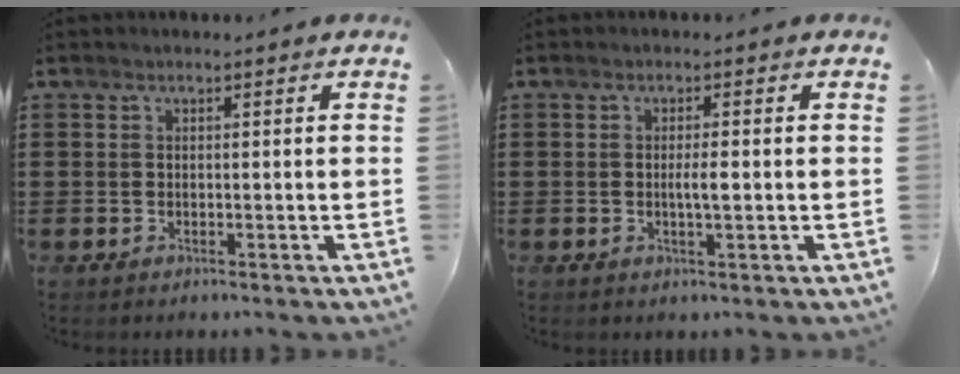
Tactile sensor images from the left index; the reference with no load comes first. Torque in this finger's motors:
{"motor_torque": [0.52, 0.11, 0.08, 0.04]}